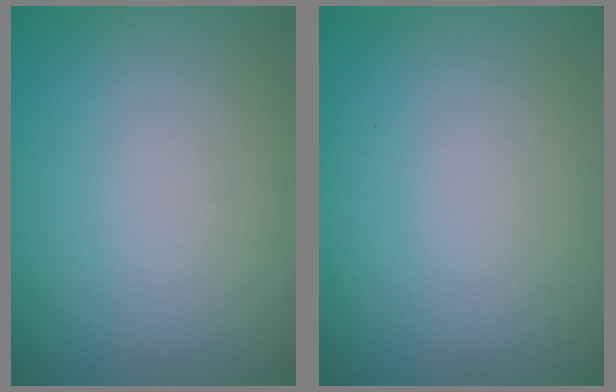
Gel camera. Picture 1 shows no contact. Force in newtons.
{"total": 0.0}